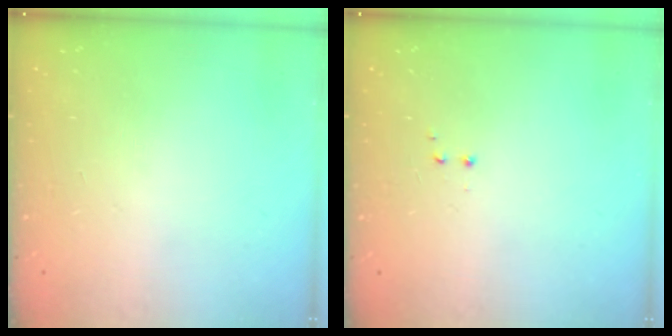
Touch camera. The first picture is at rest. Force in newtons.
{"total": 1.2, "press": 1.0, "slide": 0.6}